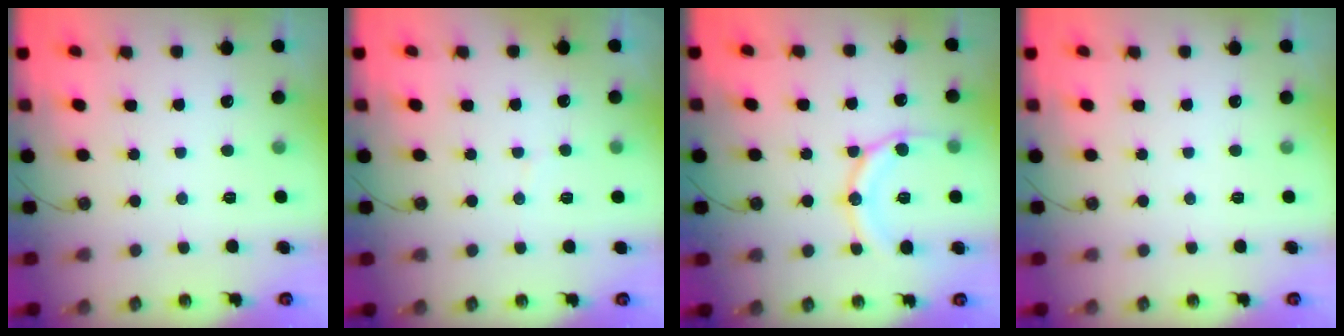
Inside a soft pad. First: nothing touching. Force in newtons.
{"total": 1.8, "press": 1.8, "slide": 0.1}
{"total": 13.3, "press": 13.2, "slide": 1.5}
{"total": 0.0}